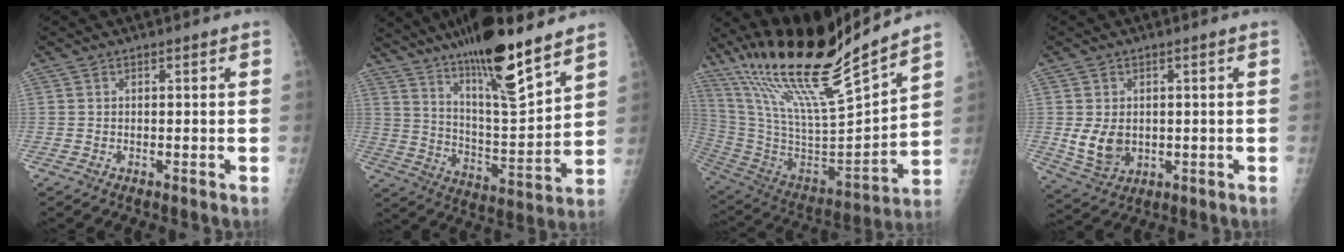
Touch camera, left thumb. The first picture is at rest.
{"total": 19.1, "force": [13.9, 2.9, 12.8], "torque": [-0.191, -0.082, 0.239]}
{"total": 25.2, "force": [20.4, 2.6, 14.6], "torque": [-0.237, -0.096, 0.373]}
{"total": 6.9, "force": [0.1, 5.1, 4.6], "torque": [-0.068, -0.013, 0.018]}